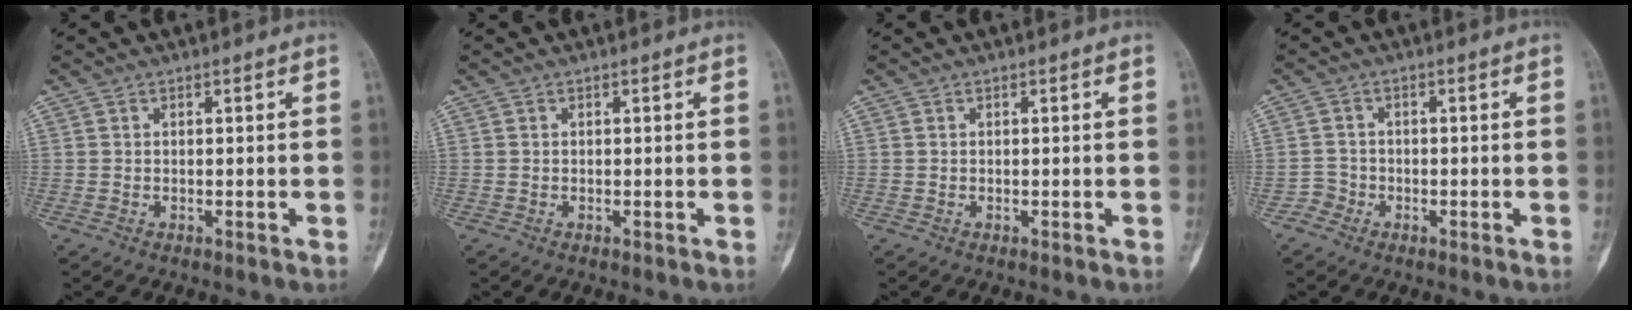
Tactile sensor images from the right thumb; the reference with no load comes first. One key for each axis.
{"total": 0.0}
{"total": 0.0}
{"total": 2.0, "fx": -1.2, "fy": 1.6, "fz": -0.3, "tx": 0.013, "ty": 0.007, "tz": -0.031}